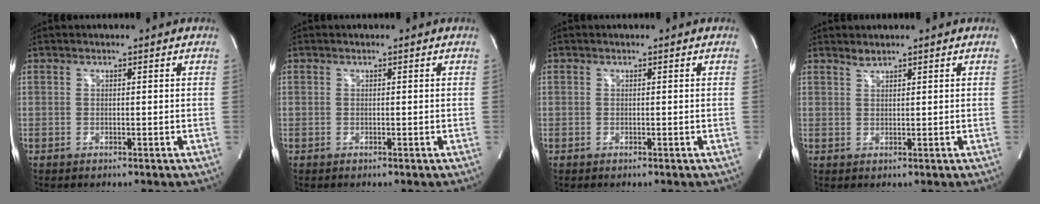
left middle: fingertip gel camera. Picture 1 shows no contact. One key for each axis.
{"total": 0.0}
{"total": 0.0}
{"total": 1.1, "fx": 1.1, "fy": 0.0, "fz": 0.2, "tx": -0.005, "ty": 0.000, "tz": 0.024}